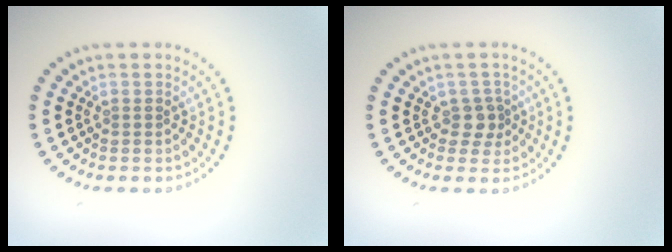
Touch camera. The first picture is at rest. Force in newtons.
{"total": 1.8, "press": 1.4, "slide": 1.1}